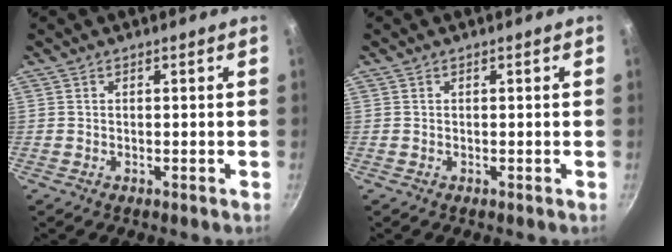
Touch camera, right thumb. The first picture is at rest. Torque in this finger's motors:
{"motor_torque": [-0.07, 0.07, -0.07, 0.07, 0.00]}